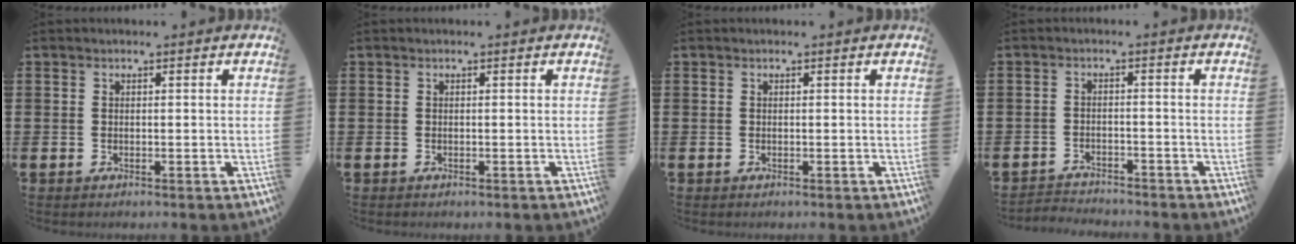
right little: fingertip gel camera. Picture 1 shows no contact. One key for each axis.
{"total": 0.0}
{"total": 0.0}
{"total": 2.2, "fx": -2.2, "fy": 0.1, "fz": -0.3, "tx": -0.002, "ty": 0.002, "tz": -0.049}